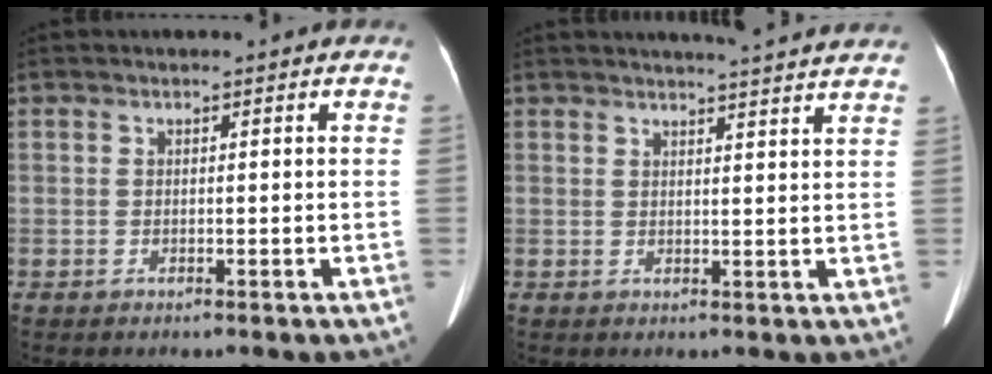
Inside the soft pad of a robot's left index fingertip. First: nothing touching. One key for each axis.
{"total": 9.9, "fx": 9.2, "fy": -0.3, "fz": 3.5, "tx": -0.047, "ty": 0.003, "tz": 0.097}